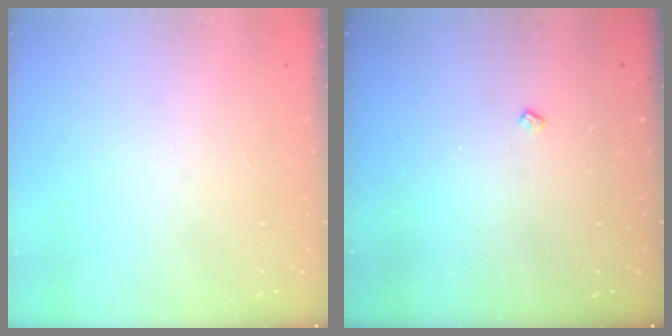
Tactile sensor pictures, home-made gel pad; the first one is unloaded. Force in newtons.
{"total": 2.5, "press": 2.4, "slide": 0.5}